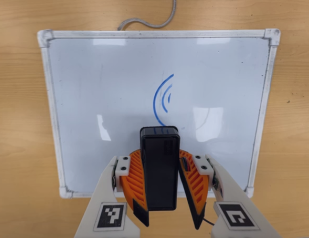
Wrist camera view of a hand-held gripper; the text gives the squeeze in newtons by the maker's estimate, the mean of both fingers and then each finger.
{"total": 8.8, "left": 8.8, "right": 8.8}